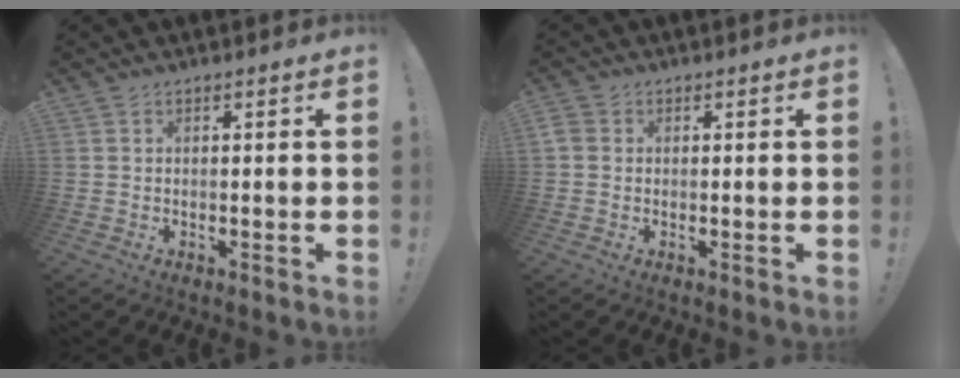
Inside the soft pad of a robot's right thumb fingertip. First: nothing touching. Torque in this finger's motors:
{"motor_torque": [0.02, 0.30, 0.21, -0.25, 0.00]}